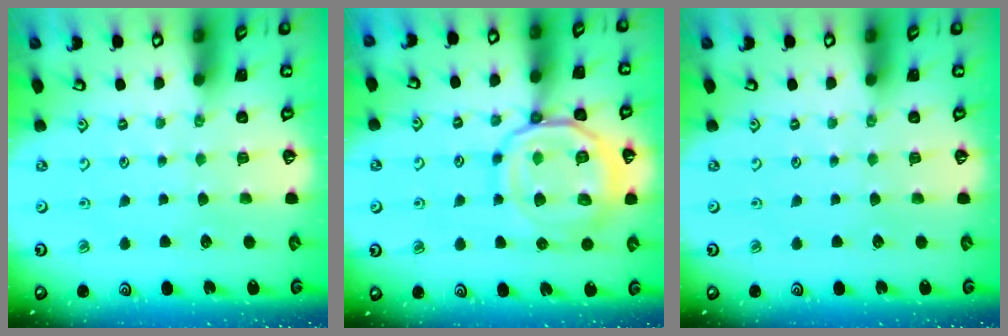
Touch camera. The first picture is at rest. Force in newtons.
{"total": 17.3, "press": 17.2, "slide": 1.7}
{"total": 0.0}